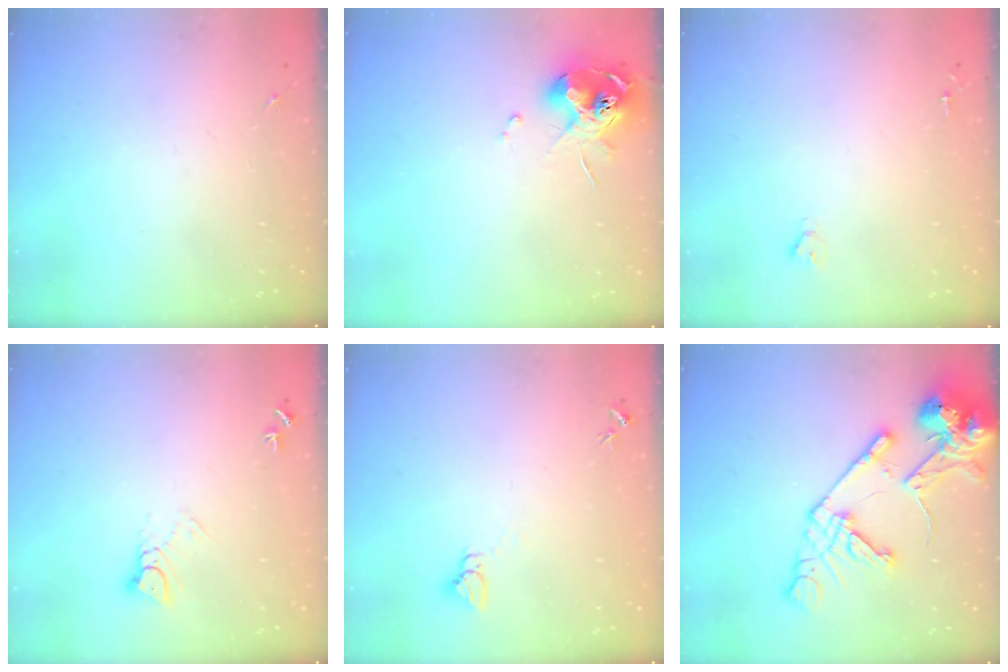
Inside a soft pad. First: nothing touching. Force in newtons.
{"total": 10.7, "press": 10.6, "slide": 0.9}
{"total": 1.9, "press": 1.9, "slide": 0.2}
{"total": 4.7, "press": 4.7, "slide": 0.2}
{"total": 3.0, "press": 3.0, "slide": 0.1}
{"total": 18.1, "press": 17.9, "slide": 2.8}